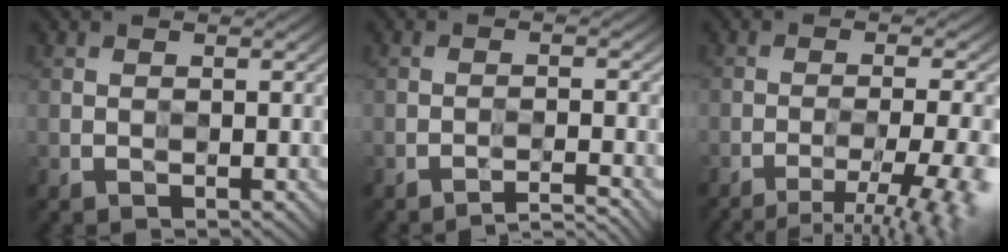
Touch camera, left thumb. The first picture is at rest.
{"total": 3.2, "force": [-2.8, 0.1, 1.6], "torque": [-0.018, 0.012, -0.056]}
{"total": 9.2, "force": [-5.6, 1.7, 7.1], "torque": [-0.108, -0.001, -0.075]}